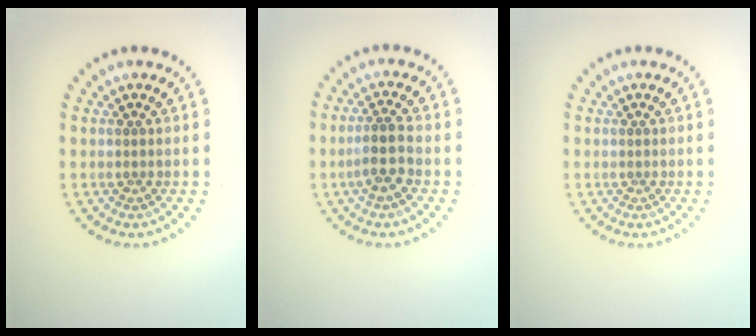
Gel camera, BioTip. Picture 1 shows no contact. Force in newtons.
{"total": 2.5, "press": 2.2, "slide": 1.2}
{"total": 0.0}